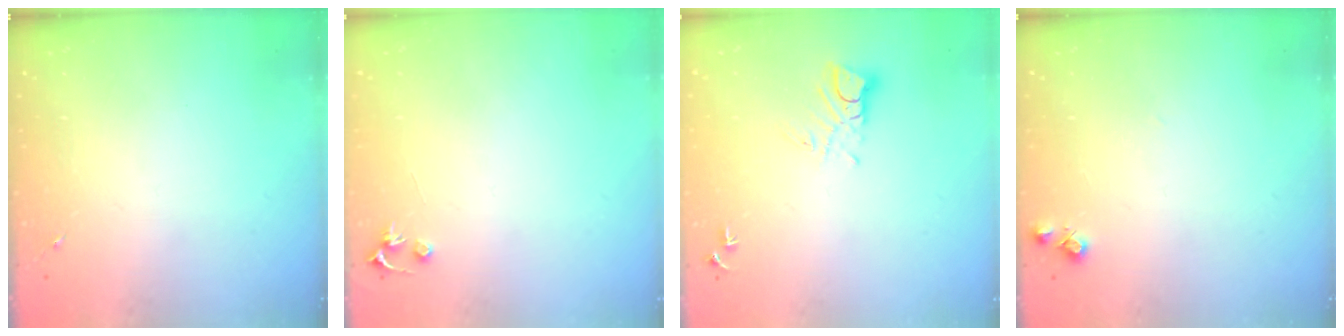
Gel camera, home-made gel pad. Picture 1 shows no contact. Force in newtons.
{"total": 3.2, "press": 3.2, "slide": 0.3}
{"total": 5.3, "press": 5.3, "slide": 0.3}
{"total": 6.6, "press": 6.6, "slide": 0.6}